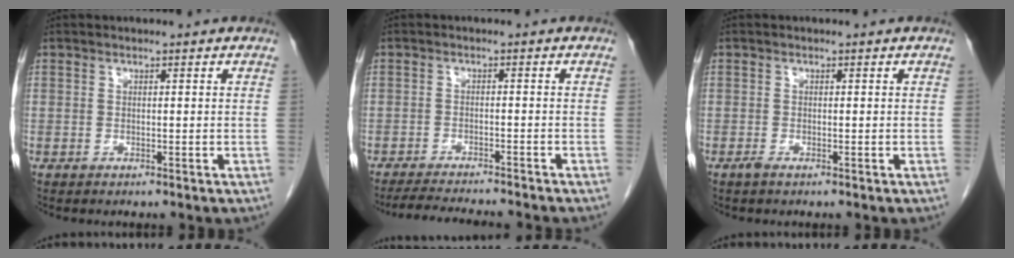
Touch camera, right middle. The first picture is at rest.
{"total": 8.9, "force": [-8.2, 0.1, 3.4], "torque": [-0.051, -0.013, -0.123]}
{"total": 0.8, "force": [-0.6, 0.1, 0.5], "torque": [-0.013, -0.001, -0.011]}